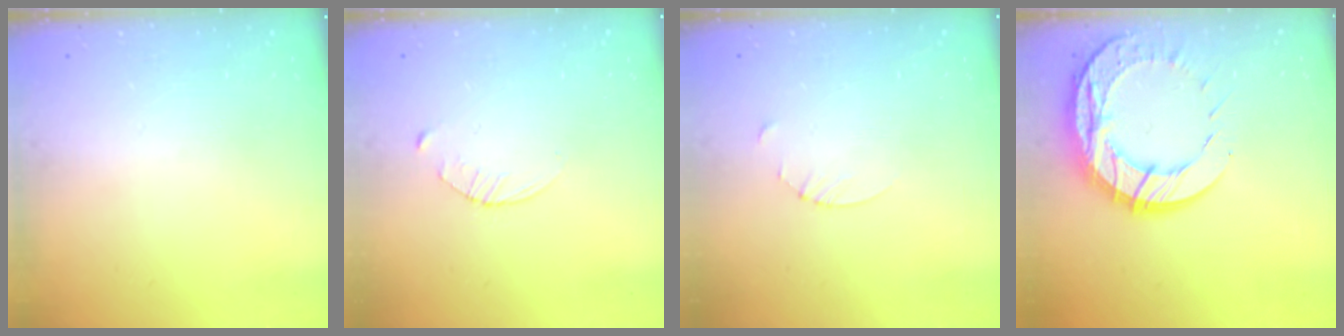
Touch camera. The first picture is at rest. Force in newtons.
{"total": 2.9, "press": 2.9, "slide": 0.4}
{"total": 2.7, "press": 2.7, "slide": 0.3}
{"total": 16.1, "press": 16.1, "slide": 1.3}